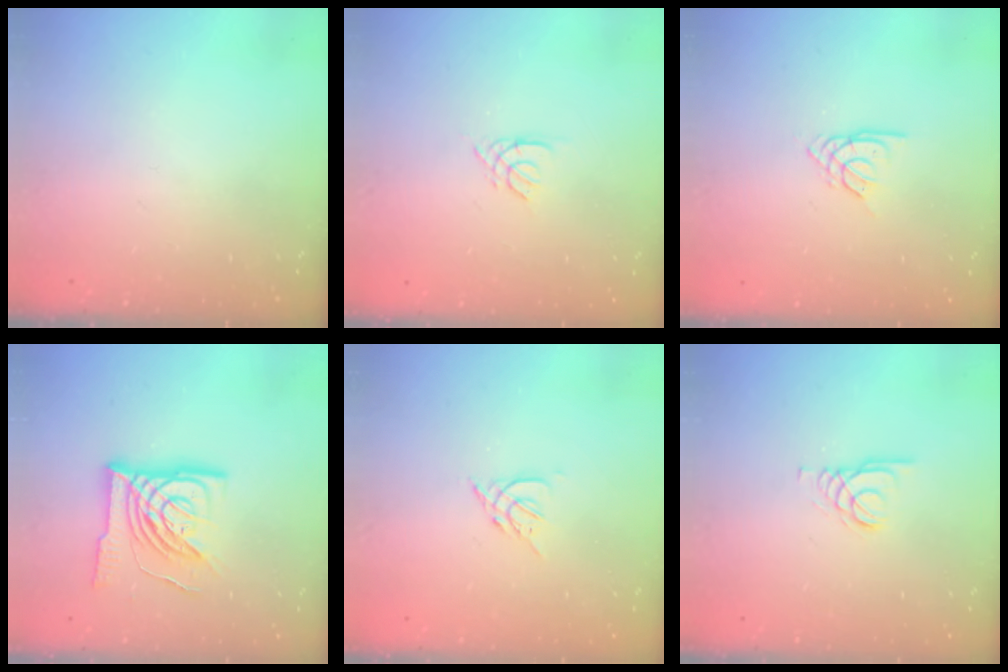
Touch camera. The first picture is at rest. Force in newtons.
{"total": 1.4, "press": 1.4, "slide": 0.4}
{"total": 2.6, "press": 2.6, "slide": 0.5}
{"total": 16.6, "press": 16.5, "slide": 2.0}
{"total": 3.9, "press": 3.8, "slide": 0.9}
{"total": 1.4, "press": 1.3, "slide": 0.2}